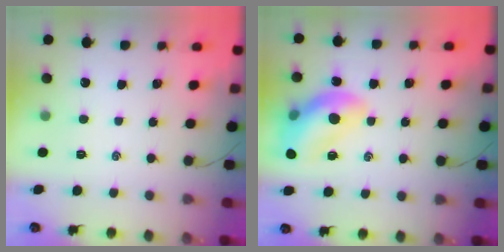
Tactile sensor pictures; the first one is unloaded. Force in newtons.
{"total": 16.6, "press": 16.4, "slide": 2.3}